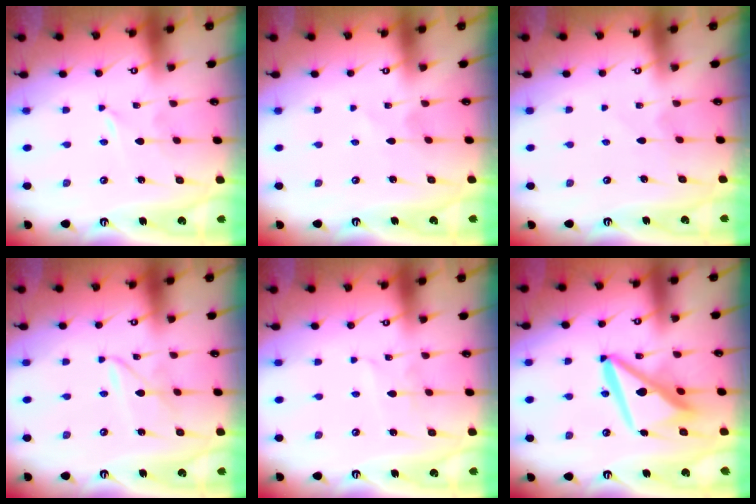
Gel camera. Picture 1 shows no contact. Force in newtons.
{"total": 1.9, "press": 1.9, "slide": 0.1}
{"total": 3.0, "press": 3.0, "slide": 0.3}
{"total": 3.0, "press": 2.9, "slide": 0.3}
{"total": 3.0, "press": 3.0, "slide": 0.3}
{"total": 12.9, "press": 12.8, "slide": 1.5}